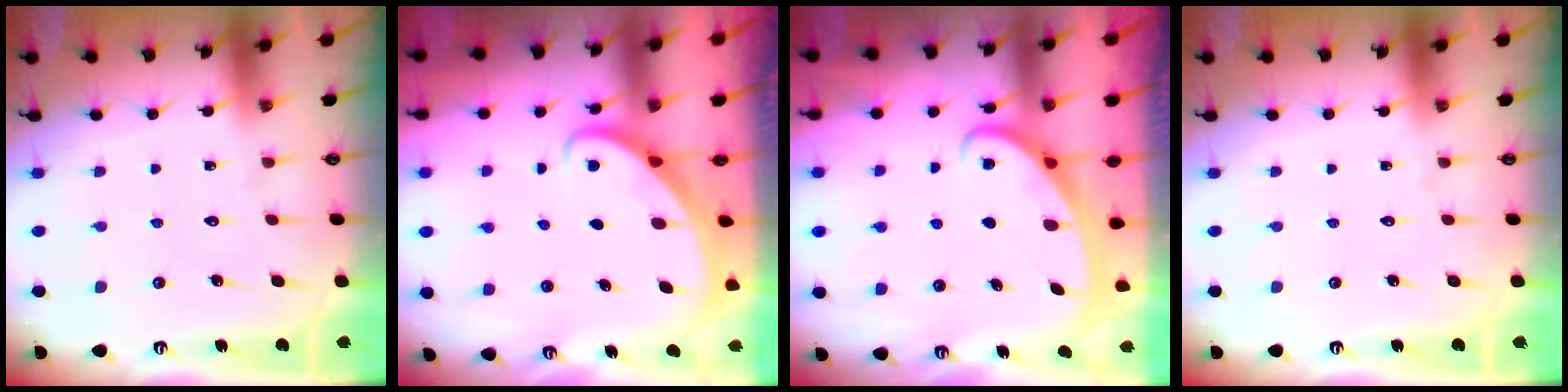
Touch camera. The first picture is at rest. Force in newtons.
{"total": 2.6, "press": 2.6, "slide": 0.2}
{"total": 2.7, "press": 2.7, "slide": 0.4}
{"total": 0.0}